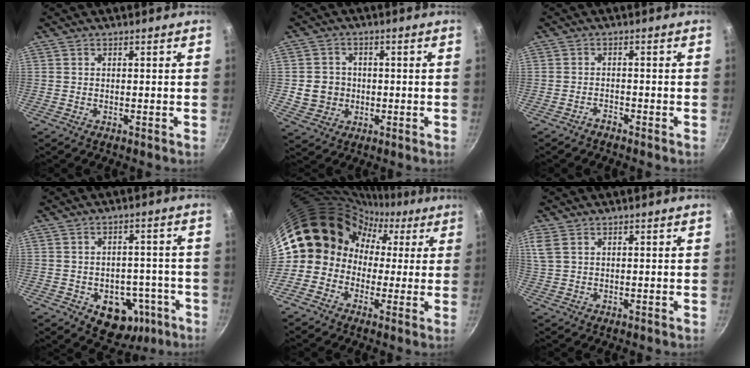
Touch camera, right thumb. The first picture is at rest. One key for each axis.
{"total": 6.3, "fx": -0.5, "fy": 6.0, "fz": 2.0, "tx": -0.005, "ty": 0.014, "tz": -0.002}
{"total": 1.3, "fx": -1.3, "fy": 0.2, "fz": 0.1, "tx": 0.002, "ty": 0.020, "tz": -0.022}
{"total": 11.3, "fx": -4.5, "fy": 8.4, "fz": 6.2, "tx": -0.038, "ty": 0.030, "tz": -0.042}
{"total": 14.4, "fx": 1.6, "fy": 13.3, "fz": 5.2, "tx": -0.048, "ty": 0.046, "tz": 0.002}
{"total": 4.7, "fx": 2.4, "fy": 2.8, "fz": 3.0, "tx": -0.070, "ty": 0.009, "tz": 0.051}